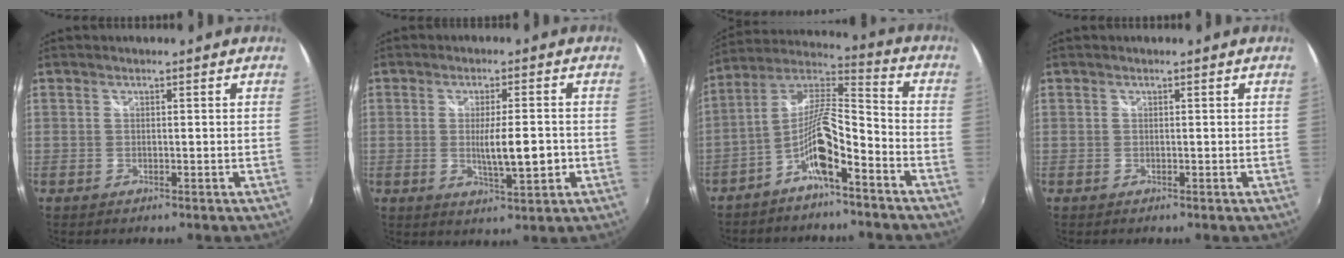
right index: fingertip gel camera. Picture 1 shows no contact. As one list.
[{"total": 6.9, "force": [-1.0, 1.1, 6.8], "torque": [-0.112, -0.011, -0.008]}, {"total": 10.3, "force": [-5.8, 1.7, 8.4], "torque": [-0.176, 0.015, -0.104]}, {"total": 0.0}]